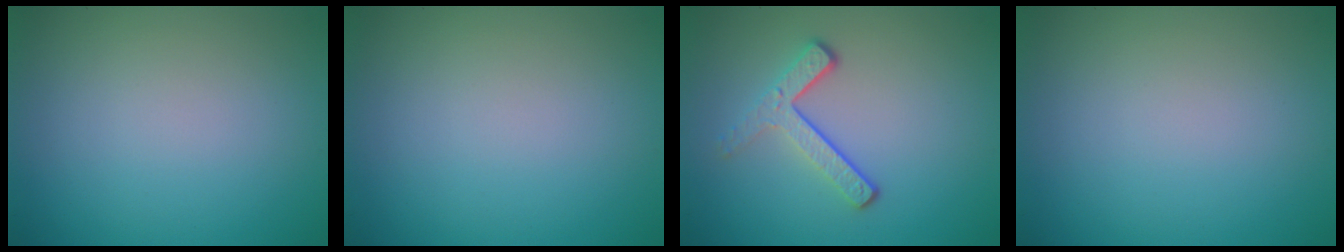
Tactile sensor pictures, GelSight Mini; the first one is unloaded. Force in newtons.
{"total": 0.0}
{"total": 3.3, "press": 2.3, "slide": 2.3}
{"total": 0.0}